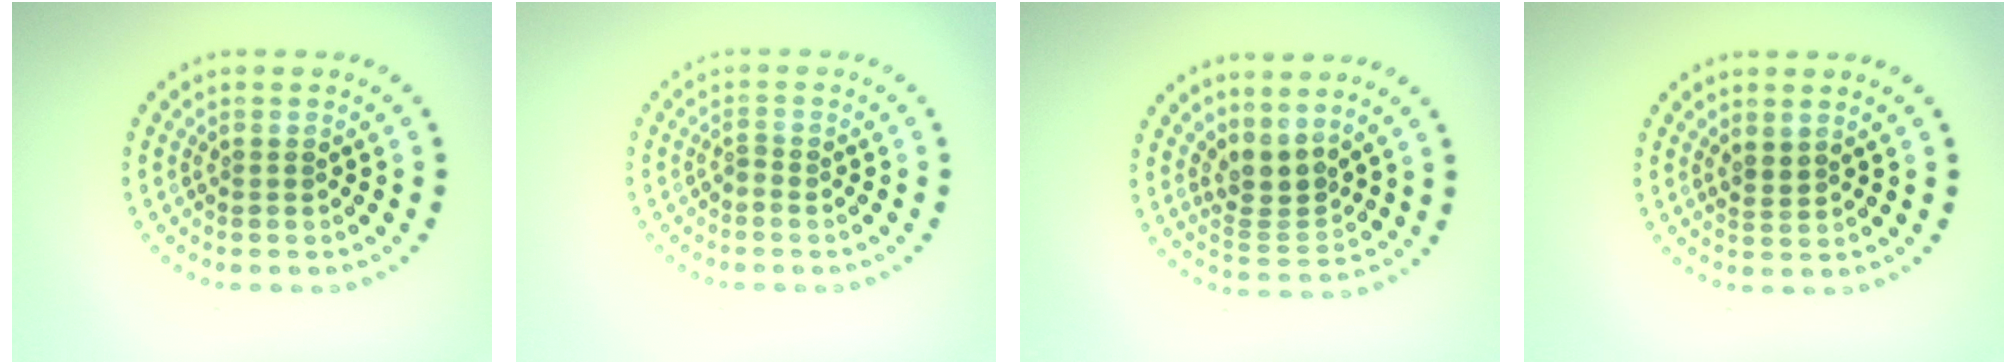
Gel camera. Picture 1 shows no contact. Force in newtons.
{"total": 0.6, "press": 0.2, "slide": 0.6}
{"total": 2.8, "press": 2.0, "slide": 1.9}
{"total": 1.4, "press": 1.1, "slide": 0.8}